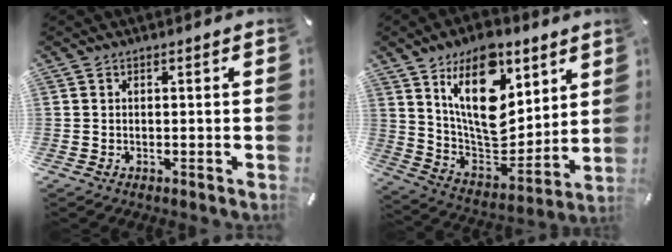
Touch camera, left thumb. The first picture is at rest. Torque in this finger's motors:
{"motor_torque": [2.61, 2.40, 1.53, -1.24, 0.74]}